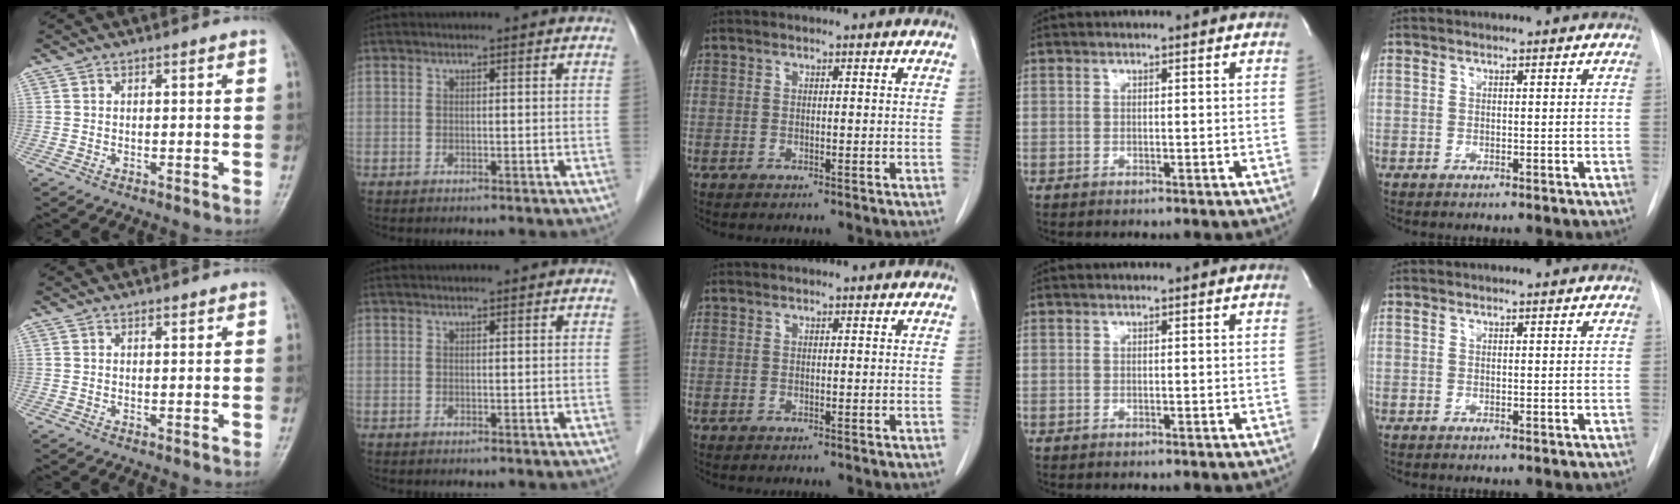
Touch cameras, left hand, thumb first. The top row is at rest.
{"thumb": {"total": 0.8, "force": [0.6, 0.3, 0.4], "torque": [-0.006, -0.004, 0.008]}, "index": {"total": 0.7, "force": [0.6, 0.0, 0.3], "torque": [-0.004, 0.012, 0.010]}}